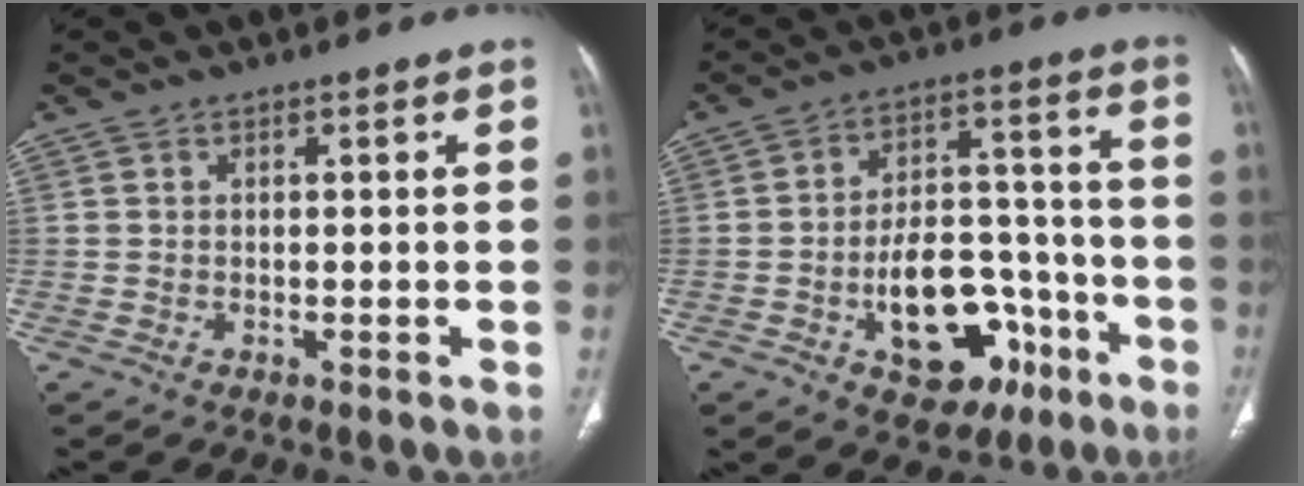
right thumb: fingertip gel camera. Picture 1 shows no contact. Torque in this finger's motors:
{"motor_torque": [4.65, 0.36, 1.16, -0.51, 0.29]}